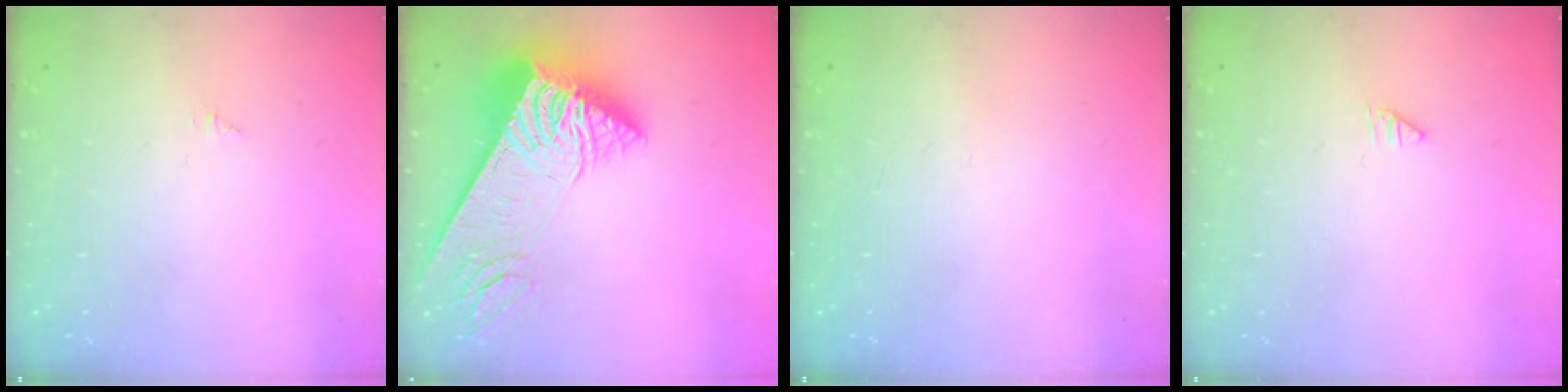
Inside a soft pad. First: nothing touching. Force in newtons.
{"total": 9.5, "press": 9.4, "slide": 1.0}
{"total": 0.0}
{"total": 0.0}